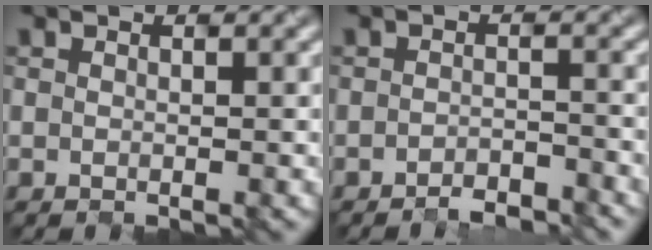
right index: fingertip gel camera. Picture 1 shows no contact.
{"total": 2.2, "force": [-2.2, 0.0, 0.4], "torque": [-0.006, 0.000, -0.040]}